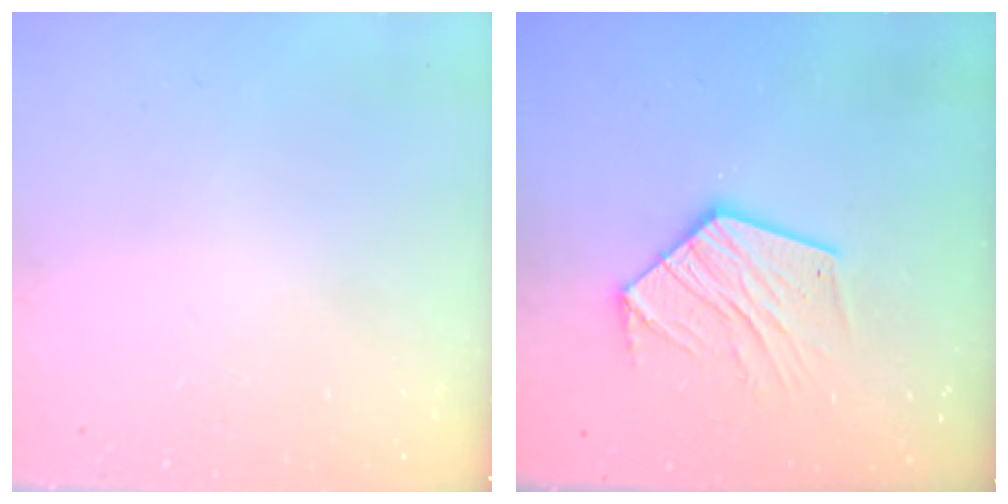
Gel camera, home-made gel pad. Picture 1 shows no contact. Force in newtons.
{"total": 14.2, "press": 14.1, "slide": 1.2}